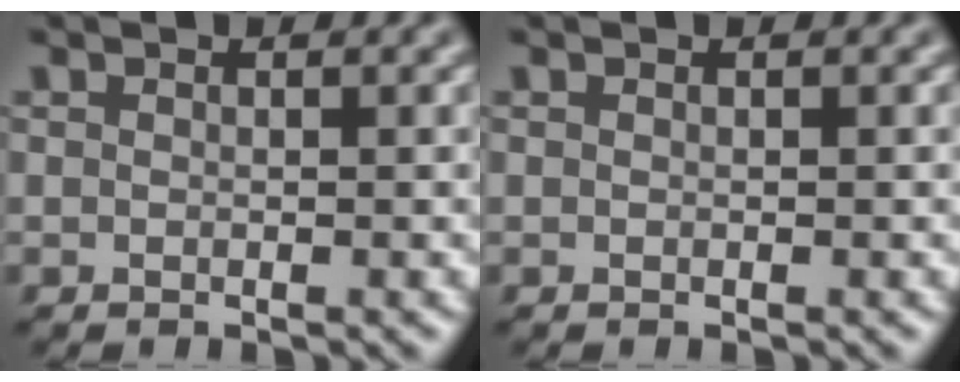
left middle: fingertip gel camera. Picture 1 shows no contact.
{"total": 0.0}